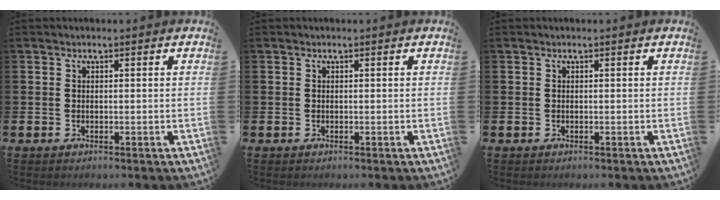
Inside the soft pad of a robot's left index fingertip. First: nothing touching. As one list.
[{"total": 0.0}, {"total": 0.0}]